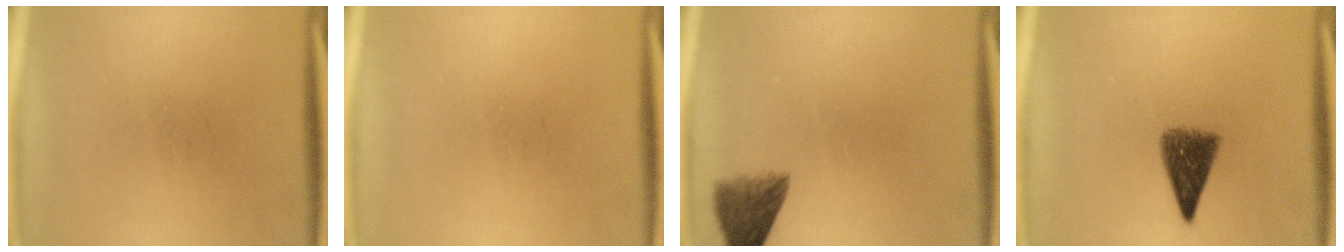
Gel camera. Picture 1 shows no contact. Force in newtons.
{"total": 0.0}
{"total": 5.0}
{"total": 6.2}